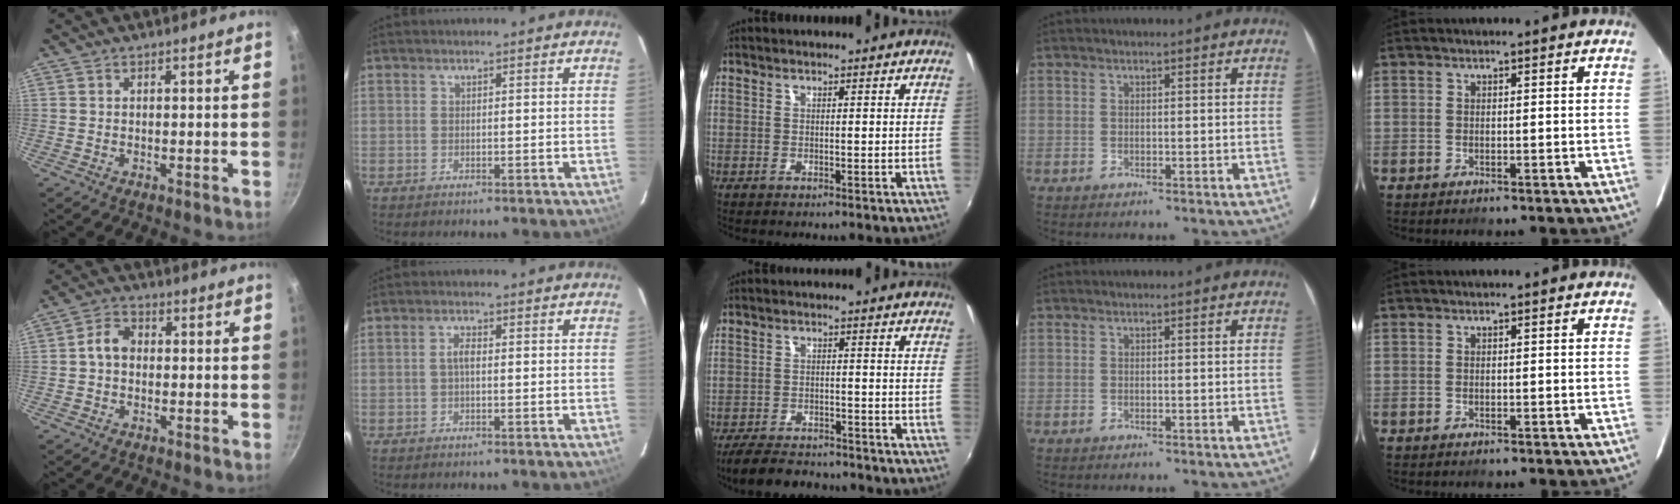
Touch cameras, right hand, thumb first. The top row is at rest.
{"thumb": {"total": 4.5, "force": [-0.1, 3.6, 2.8], "torque": [-0.036, 0.015, -0.013]}, "index": {"total": 1.9, "force": [-0.1, 0.8, 1.7], "torque": [-0.036, 0.006, -0.002]}, "middle": {"total": 10.0, "force": [-8.7, 3.2, 3.7], "torque": [-0.097, -0.012, -0.136]}}